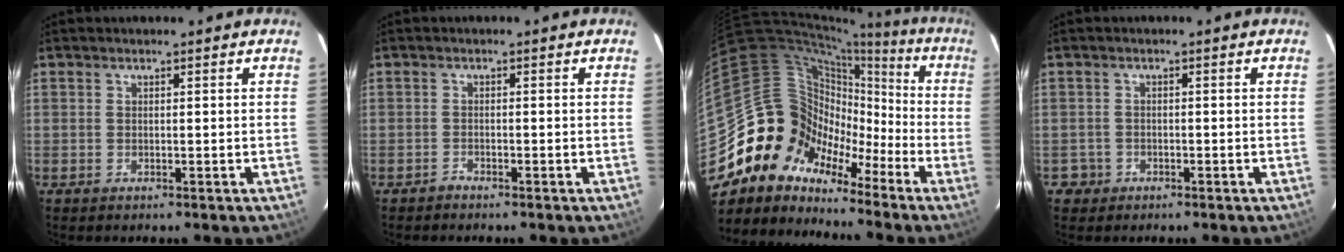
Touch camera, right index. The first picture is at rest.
{"total": 0.9, "force": [-0.9, 0.1, 0.0], "torque": [-0.004, 0.002, -0.018]}
{"total": 14.2, "force": [-8.0, 11.6, 1.9], "torque": [-0.037, 0.062, -0.157]}
{"total": 2.5, "force": [-1.1, 2.2, -0.1], "torque": [-0.002, 0.012, -0.014]}